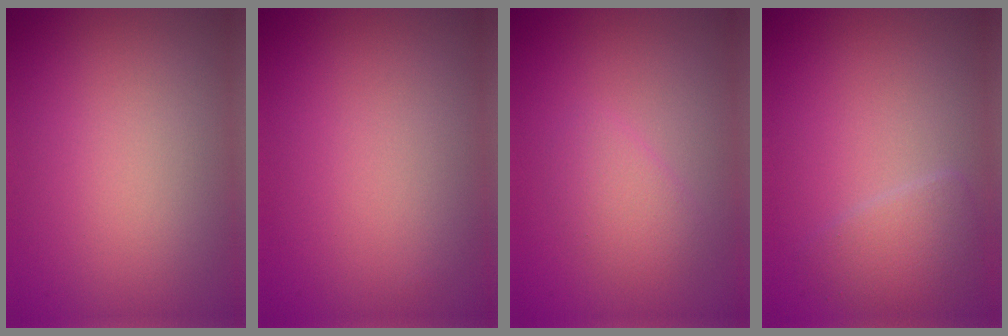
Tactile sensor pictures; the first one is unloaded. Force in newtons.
{"total": 0.0}
{"total": 1.8, "press": 1.8, "slide": 0.1}
{"total": 2.4, "press": 2.4, "slide": 0.0}